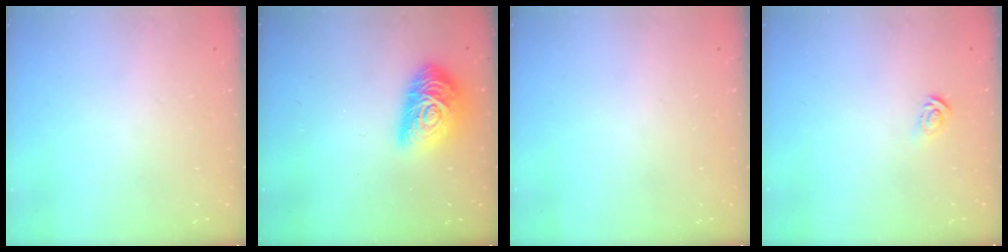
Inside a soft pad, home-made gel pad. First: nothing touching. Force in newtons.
{"total": 16.4, "press": 16.4, "slide": 0.8}
{"total": 0.0}
{"total": 2.9, "press": 2.9, "slide": 0.2}